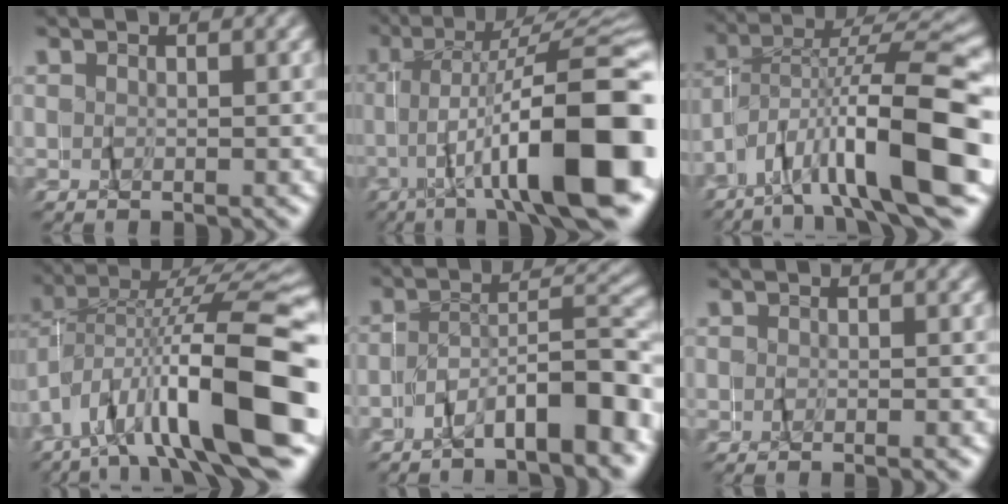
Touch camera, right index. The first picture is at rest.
{"total": 14.6, "force": [-4.0, 3.9, 13.4], "torque": [-0.183, -0.005, -0.054]}
{"total": 12.0, "force": [-6.1, 4.9, 9.1], "torque": [-0.144, -0.012, -0.092]}
{"total": 13.9, "force": [-6.5, 5.8, 10.9], "torque": [-0.168, -0.016, -0.089]}
{"total": 7.2, "force": [-5.8, 1.6, 4.0], "torque": [-0.050, 0.010, -0.101]}
{"total": 1.0, "force": [-0.9, -0.1, 0.3], "torque": [-0.008, -0.003, -0.014]}